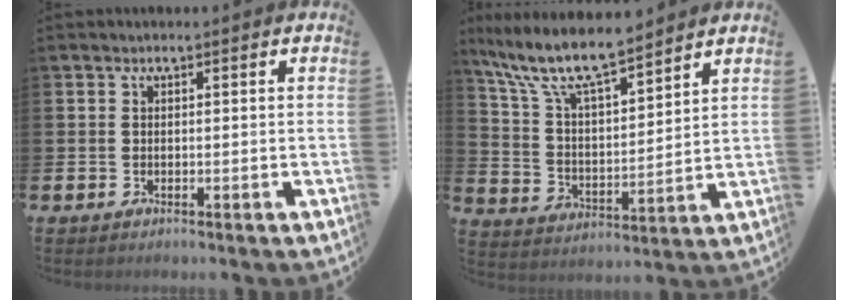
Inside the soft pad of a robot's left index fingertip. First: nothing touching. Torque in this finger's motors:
{"motor_torque": [0.12, -0.31, 1.05, 0.21]}